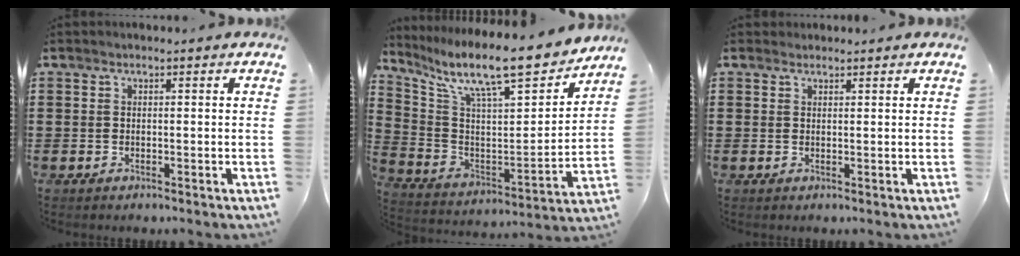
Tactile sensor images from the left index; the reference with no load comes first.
{"total": 12.3, "force": [10.1, 1.6, 6.9], "torque": [-0.149, -0.079, 0.164]}
{"total": 1.0, "force": [0.9, 0.3, 0.1], "torque": [-0.003, 0.001, 0.019]}